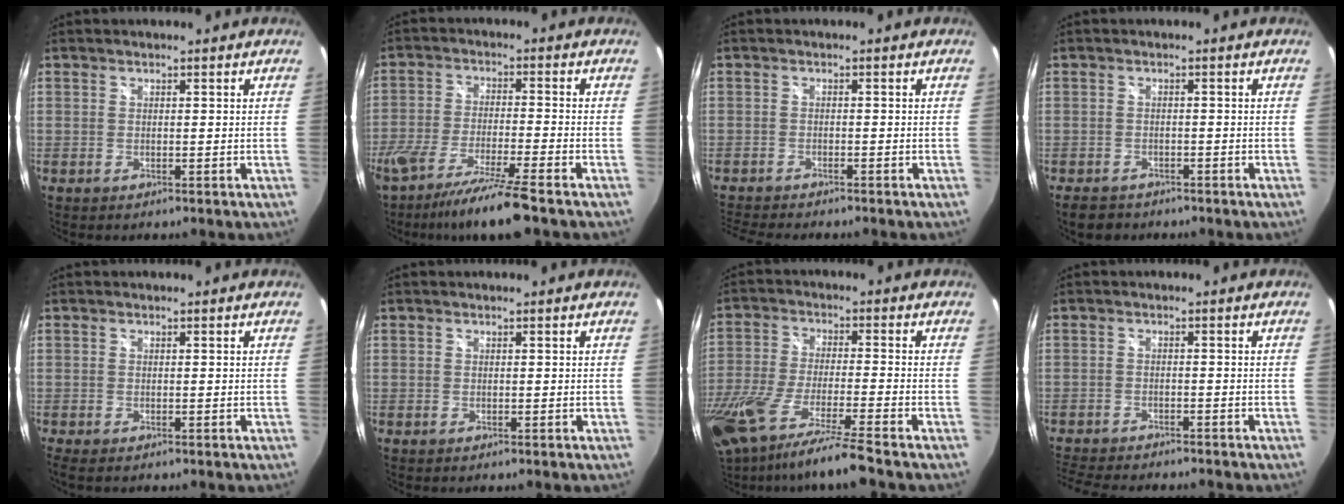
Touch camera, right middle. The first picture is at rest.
{"total": 12.5, "force": [-9.7, -0.3, 7.9], "torque": [-0.170, -0.037, -0.168]}
{"total": 5.7, "force": [-5.2, 0.4, 2.3], "torque": [-0.058, -0.019, -0.089]}
{"total": 3.4, "force": [-2.5, 2.1, 1.0], "torque": [-0.029, -0.003, -0.041]}
{"total": 0.0}
{"total": 0.0}
{"total": 17.6, "force": [-13.5, -0.2, 11.2], "torque": [-0.222, -0.064, -0.237]}
{"total": 8.9, "force": [-8.1, 1.8, 3.3], "torque": [-0.087, -0.016, -0.132]}